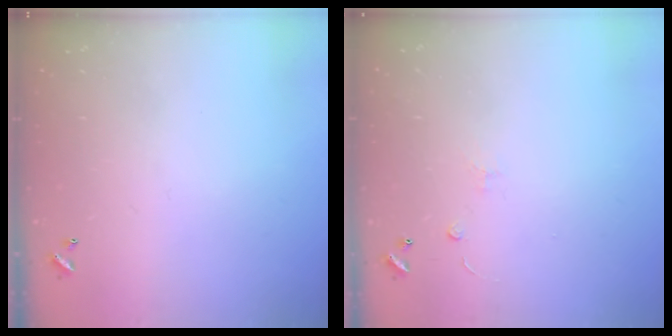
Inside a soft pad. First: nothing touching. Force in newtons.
{"total": 1.6, "press": 1.5, "slide": 0.4}